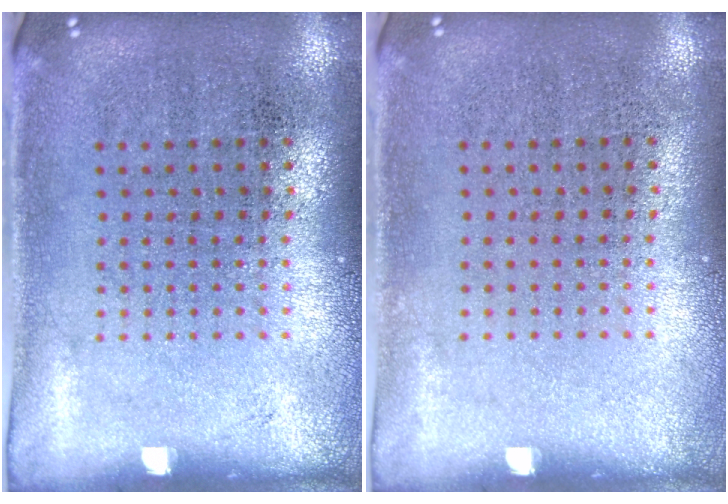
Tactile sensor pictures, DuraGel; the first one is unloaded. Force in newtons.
{"total": 0.0}